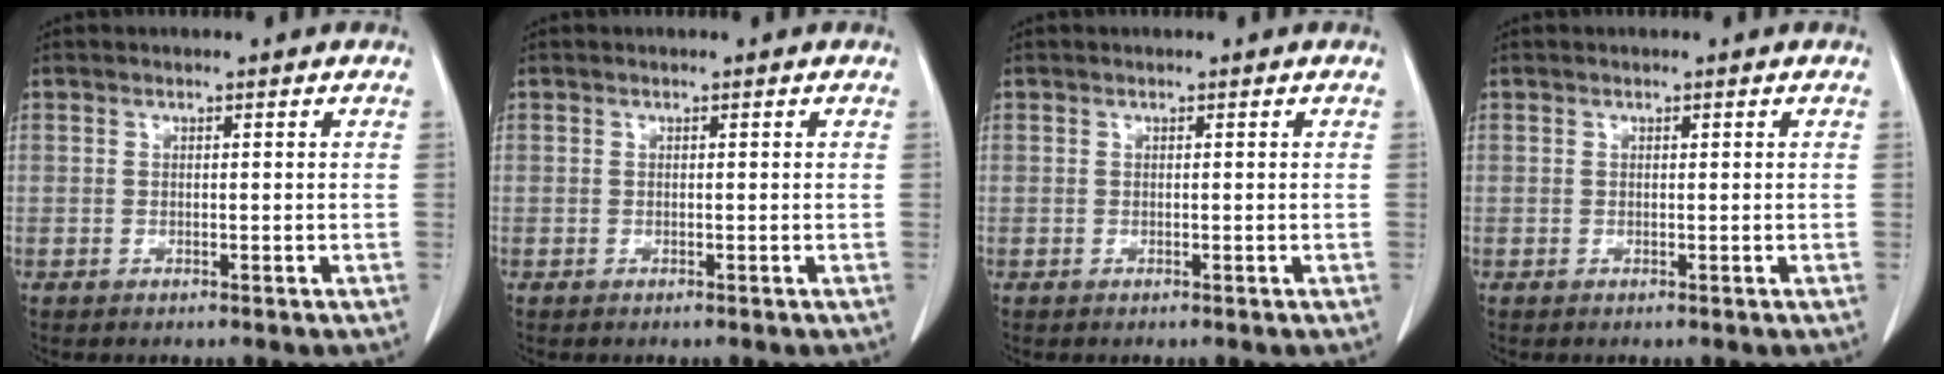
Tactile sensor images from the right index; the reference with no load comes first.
{"total": 0.0}
{"total": 0.0}
{"total": 0.0}